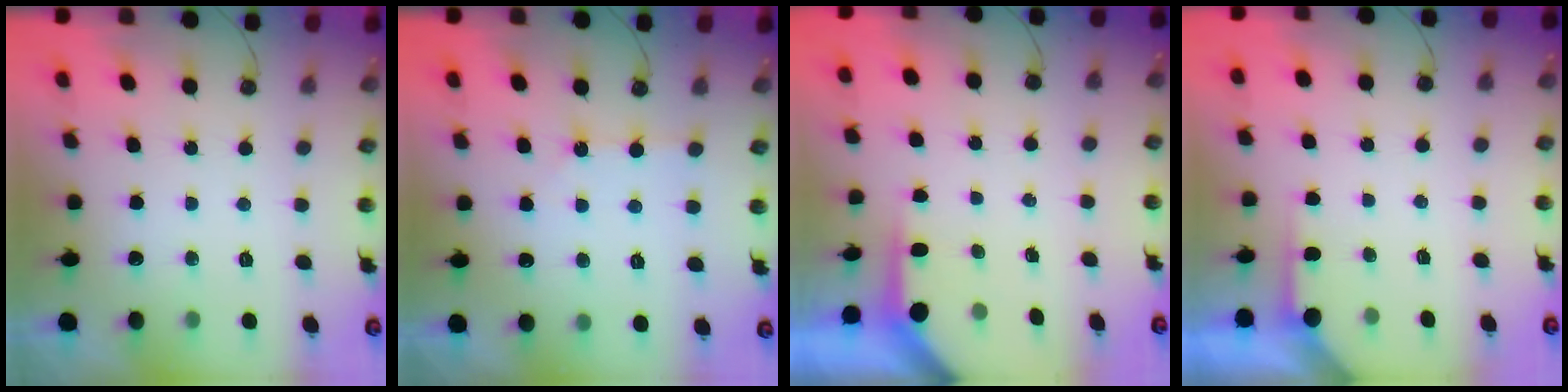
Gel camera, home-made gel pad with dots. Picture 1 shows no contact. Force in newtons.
{"total": 2.3, "press": 2.3, "slide": 0.3}
{"total": 3.7, "press": 3.7, "slide": 0.3}
{"total": 2.9, "press": 2.8, "slide": 0.4}